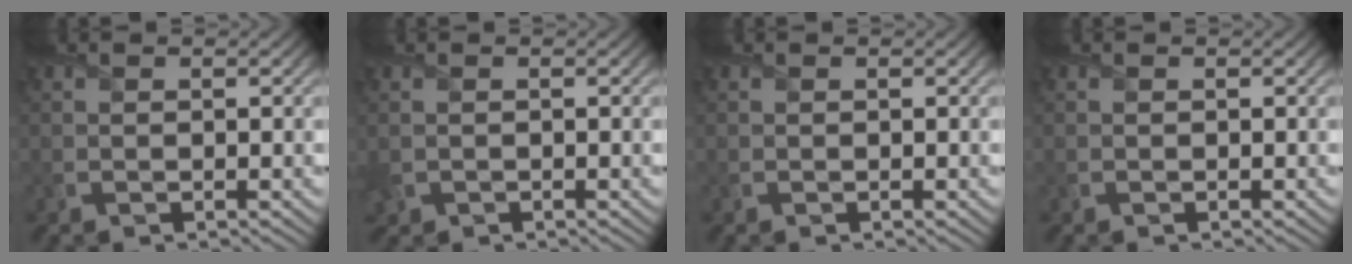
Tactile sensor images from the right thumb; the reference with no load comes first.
{"total": 1.1, "force": [-0.2, 0.9, 0.6], "torque": [-0.020, -0.005, 0.000]}
{"total": 0.0}
{"total": 0.0}